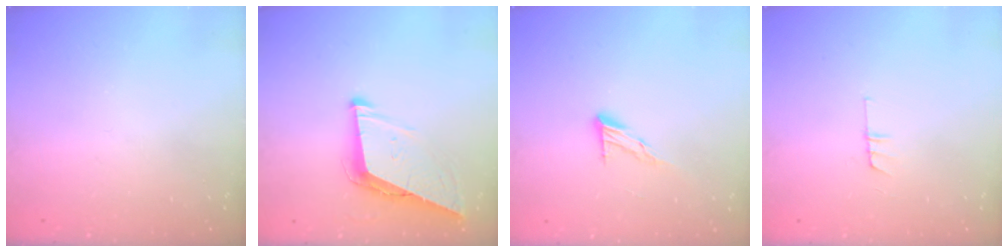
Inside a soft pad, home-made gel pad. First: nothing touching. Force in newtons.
{"total": 7.8, "press": 7.8, "slide": 0.9}
{"total": 7.3, "press": 7.3, "slide": 0.4}
{"total": 3.7, "press": 3.7, "slide": 0.4}